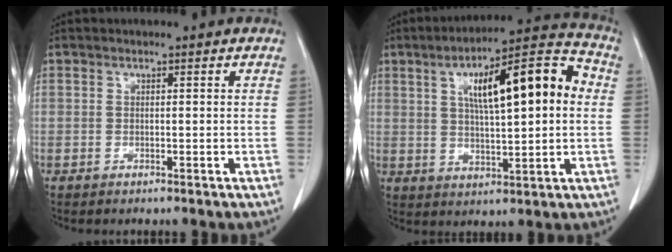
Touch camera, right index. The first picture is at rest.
{"total": 16.3, "force": [3.4, 3.5, 15.6], "torque": [-0.239, 0.035, 0.051]}